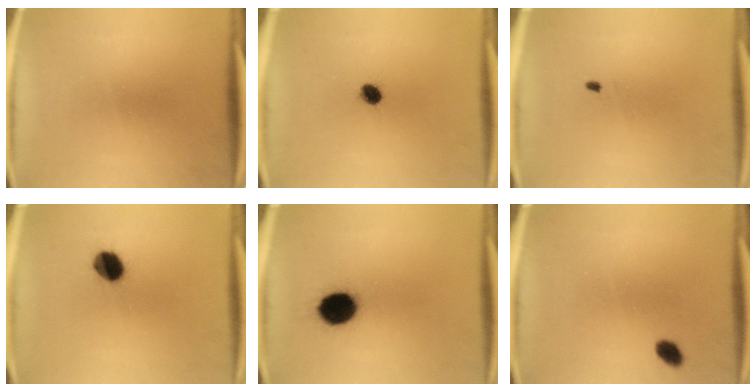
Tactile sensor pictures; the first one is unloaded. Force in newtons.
{"total": 3.5}
{"total": 0.5}
{"total": 7.5}
{"total": 10.2}
{"total": 2.4}